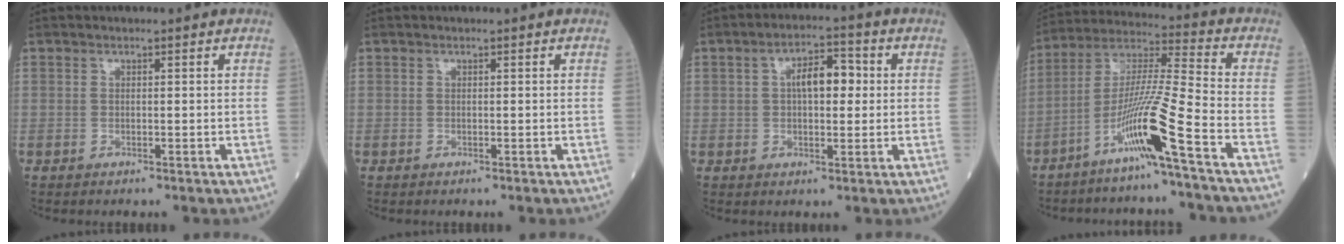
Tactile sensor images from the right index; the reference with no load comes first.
{"total": 0.0}
{"total": 6.2, "force": [1.0, 2.6, 5.5], "torque": [-0.089, 0.019, 0.013]}
{"total": 12.0, "force": [-6.3, -2.0, 10.0], "torque": [-0.197, -0.008, -0.127]}